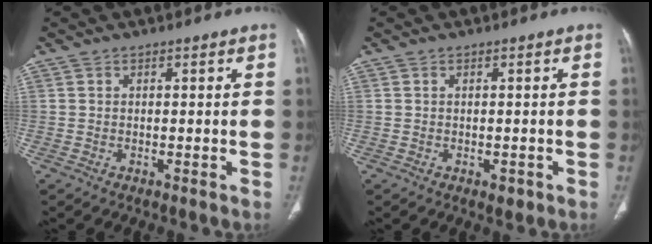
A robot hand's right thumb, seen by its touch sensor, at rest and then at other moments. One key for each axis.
{"total": 1.5, "fx": -0.5, "fy": 0.8, "fz": 1.1, "tx": -0.011, "ty": 0.003, "tz": 0.000}